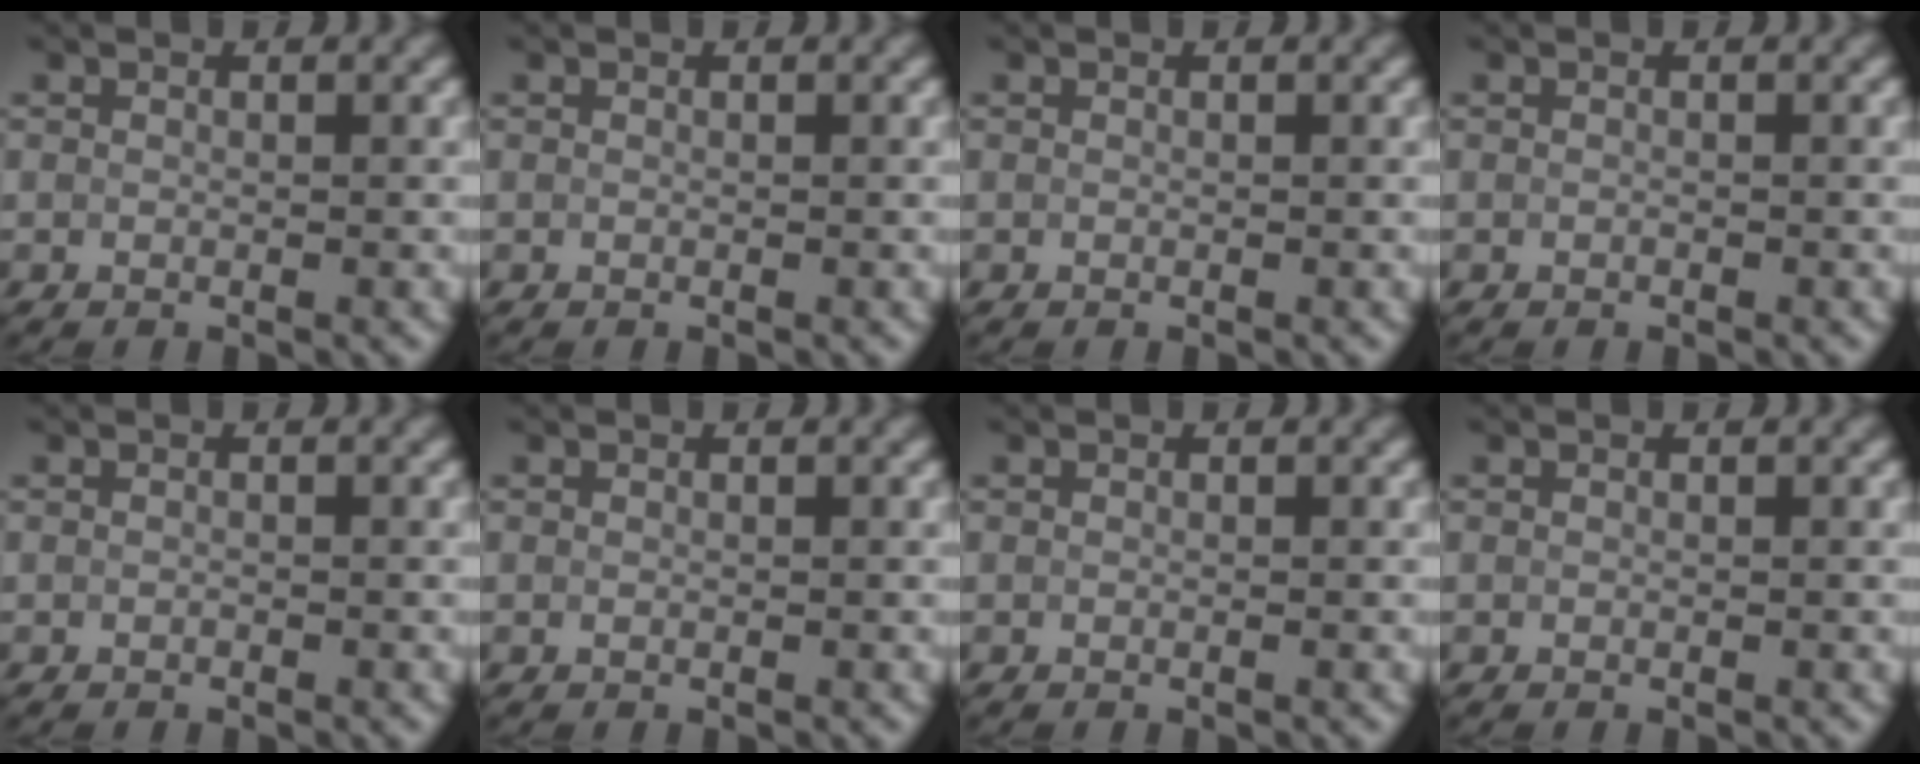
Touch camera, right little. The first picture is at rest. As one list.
[{"total": 0.0}, {"total": 0.0}, {"total": 0.5, "force": [-0.5, -0.1, -0.1], "torque": [0.002, -0.004, -0.006]}, {"total": 0.8, "force": [-0.7, -0.3, -0.3], "torque": [0.000, -0.004, -0.006]}, {"total": 0.0}, {"total": 0.0}, {"total": 0.0}]